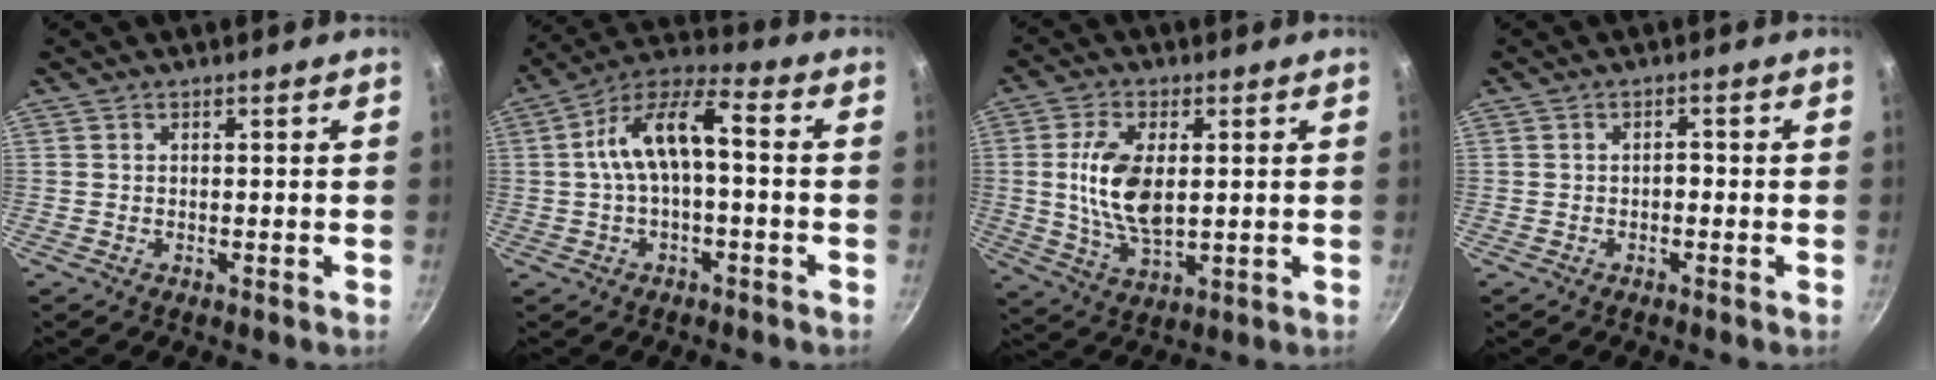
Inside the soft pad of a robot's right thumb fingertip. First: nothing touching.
{"total": 12.7, "force": [1.5, 6.0, 11.2], "torque": [-0.204, 0.041, 0.017]}
{"total": 11.7, "force": [1.1, 6.0, 10.0], "torque": [-0.193, -0.010, 0.029]}
{"total": 1.3, "force": [-0.4, 0.9, 0.9], "torque": [-0.006, 0.004, -0.011]}